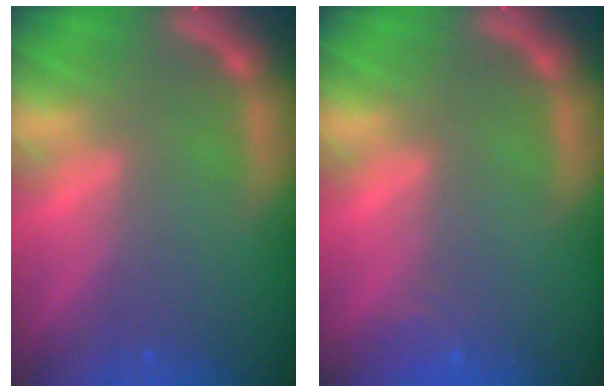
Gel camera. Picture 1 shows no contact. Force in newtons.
{"total": 1.4}